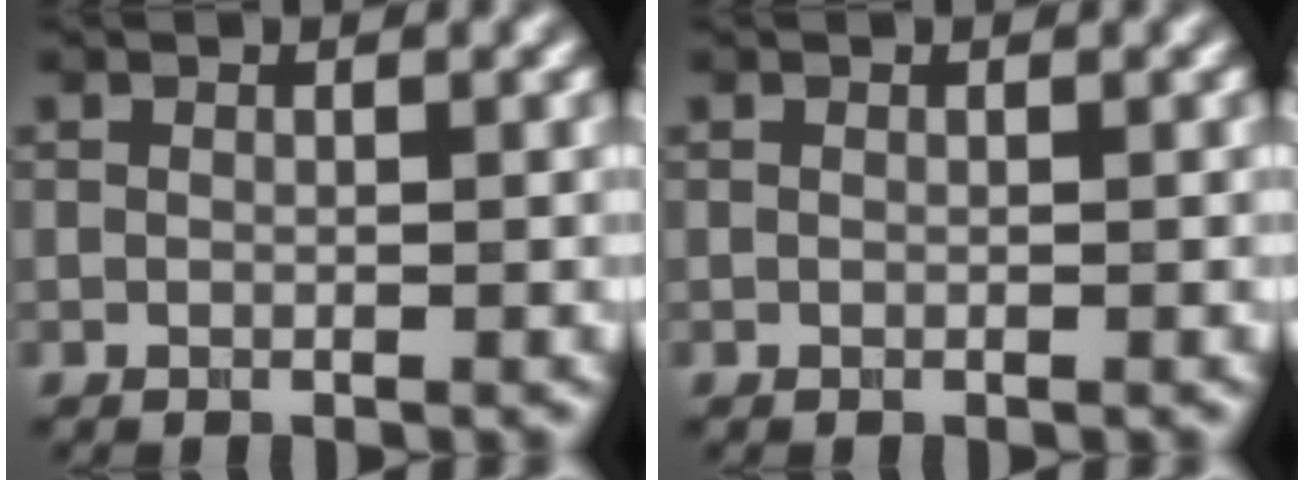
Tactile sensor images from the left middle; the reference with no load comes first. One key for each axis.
{"total": 0.0}